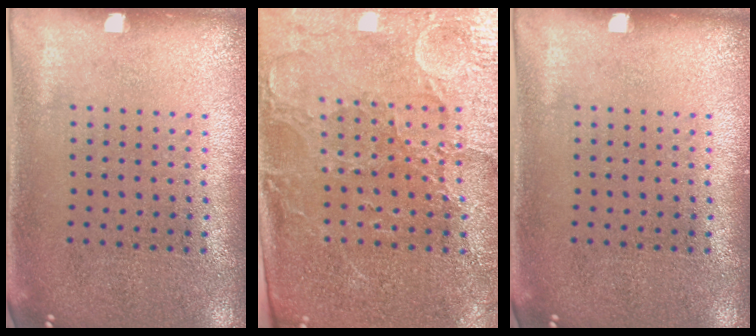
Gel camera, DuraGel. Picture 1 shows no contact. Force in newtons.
{"total": 3.5, "press": 3.3, "slide": 1.1}
{"total": 0.0}